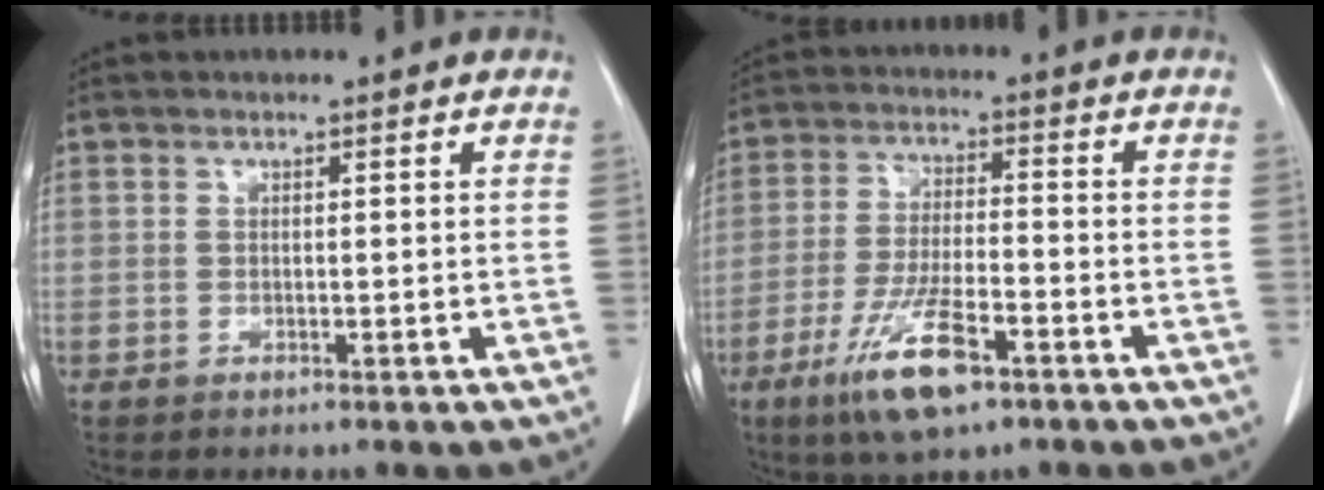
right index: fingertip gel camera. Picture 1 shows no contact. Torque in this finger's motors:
{"motor_torque": [1.41, -0.73, 0.35, 0.17]}